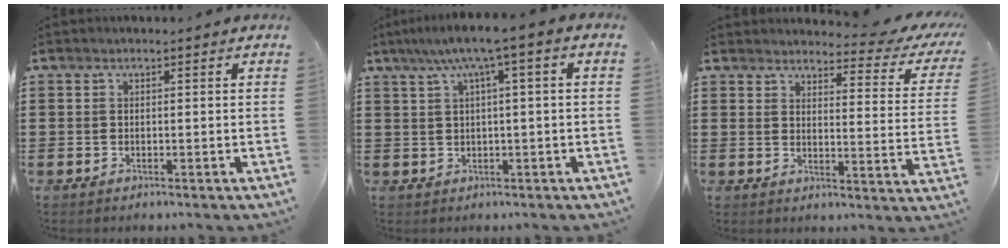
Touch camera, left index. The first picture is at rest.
{"total": 4.8, "force": [1.0, 0.1, 4.7], "torque": [-0.092, 0.002, 0.009]}
{"total": 3.9, "force": [3.4, 0.5, 1.9], "torque": [-0.039, -0.025, 0.050]}